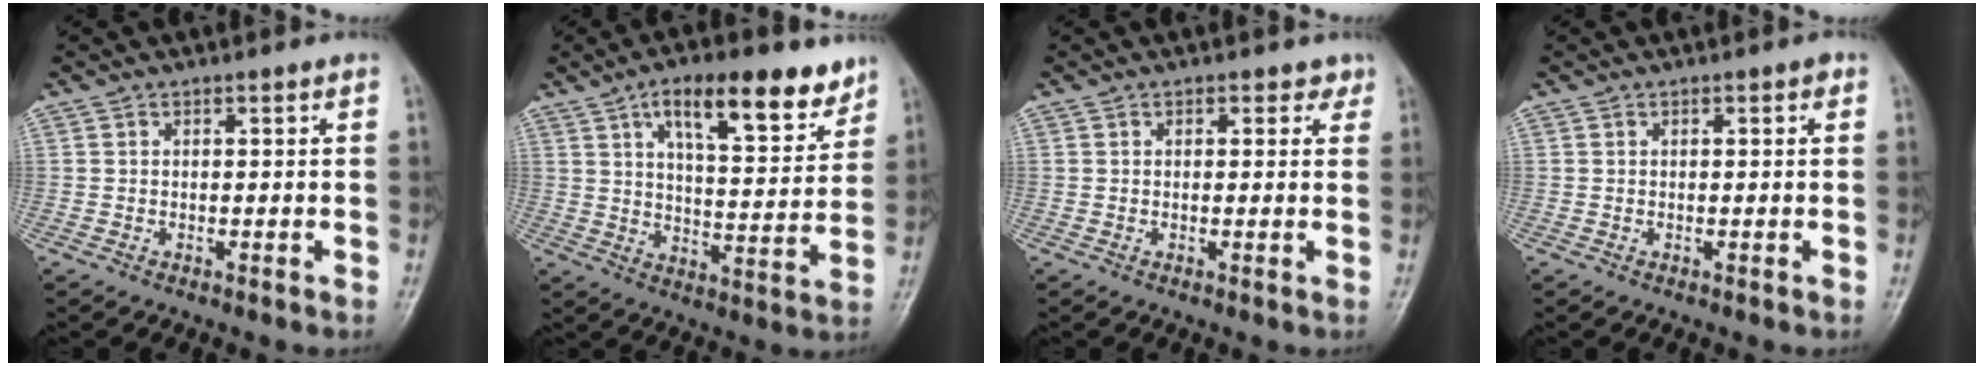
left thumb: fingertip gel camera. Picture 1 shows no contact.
{"total": 15.8, "force": [9.4, 5.8, 11.3], "torque": [-0.134, -0.041, 0.144]}
{"total": 2.1, "force": [1.2, 1.4, 1.0], "torque": [0.009, -0.002, 0.009]}
{"total": 0.8, "force": [0.3, 0.4, 0.7], "torque": [-0.006, 0.002, 0.002]}